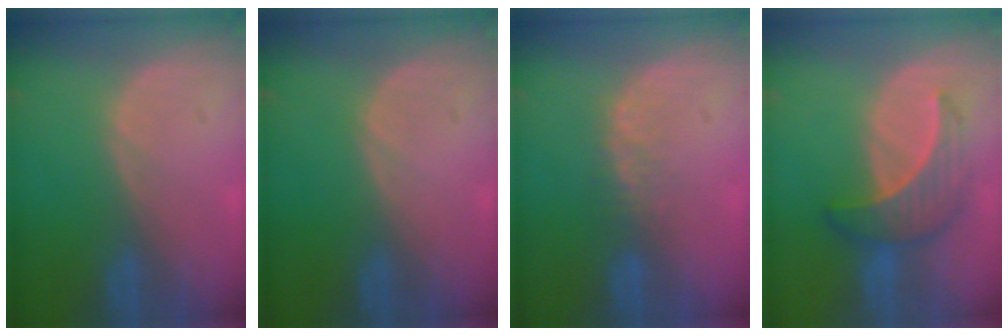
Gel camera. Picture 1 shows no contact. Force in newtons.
{"total": 0.0}
{"total": 2.8, "press": 2.4, "slide": 1.5}
{"total": 6.6, "press": 6.5, "slide": 1.2}